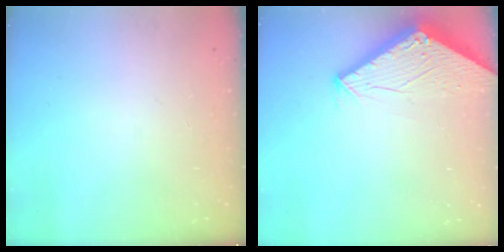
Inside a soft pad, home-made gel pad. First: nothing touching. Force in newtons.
{"total": 2.9, "press": 2.9, "slide": 0.2}